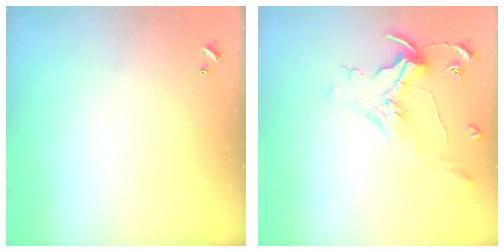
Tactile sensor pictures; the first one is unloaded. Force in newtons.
{"total": 1.6, "press": 1.4, "slide": 0.7}